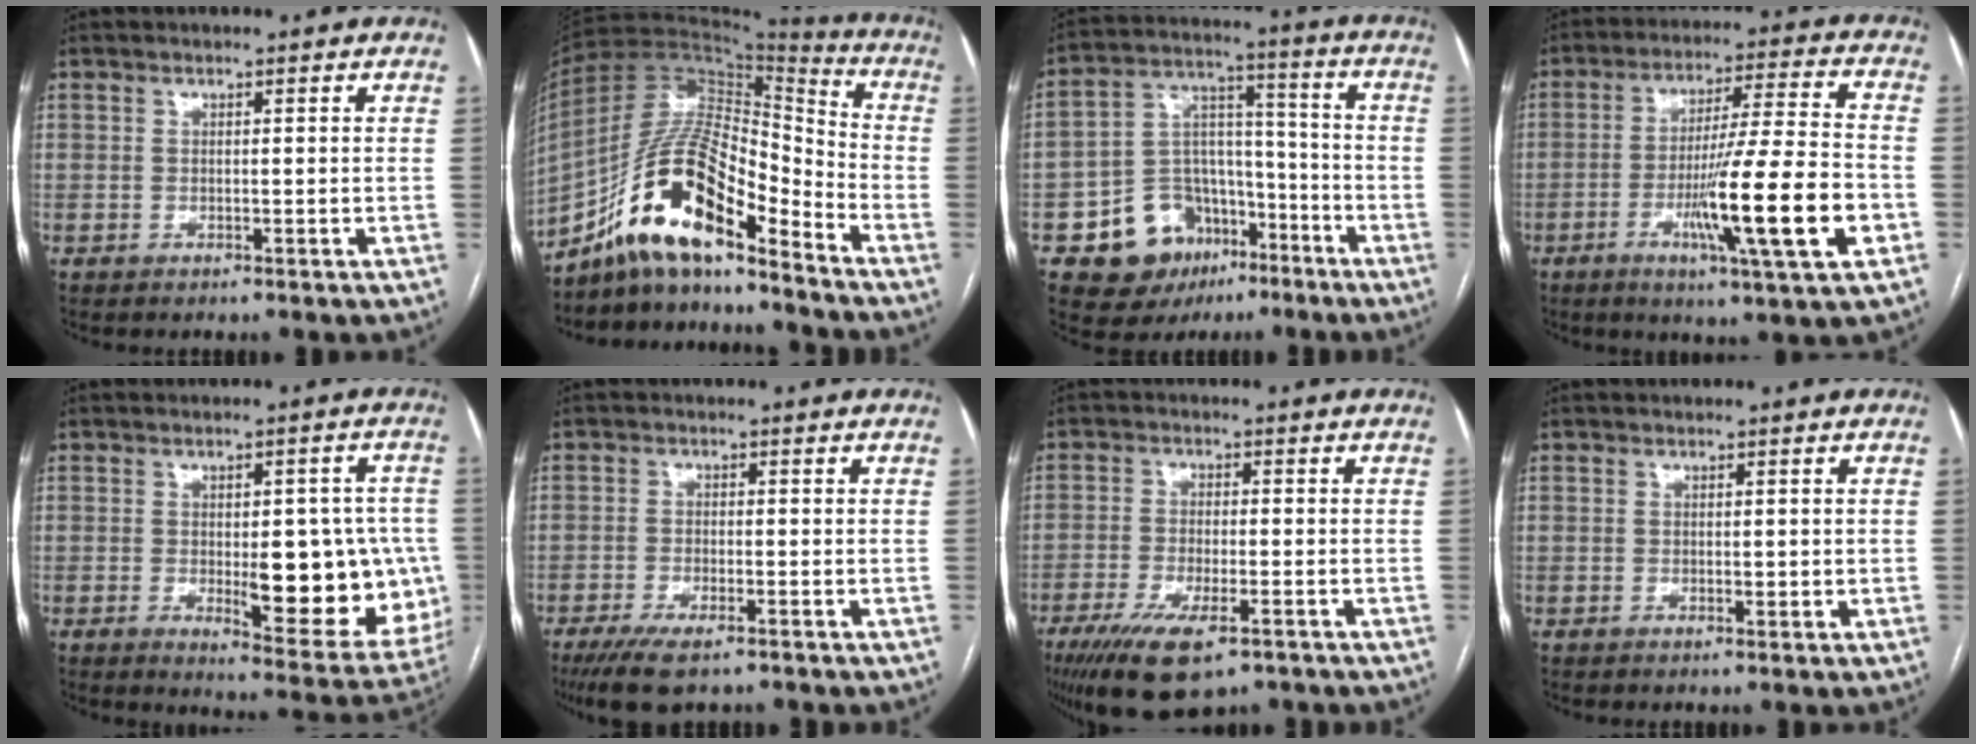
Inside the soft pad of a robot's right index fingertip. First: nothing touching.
{"total": 15.7, "force": [-10.3, 4.0, 11.1], "torque": [-0.215, 0.032, -0.183]}
{"total": 13.3, "force": [-7.0, 10.0, 5.3], "torque": [-0.084, 0.051, -0.103]}
{"total": 16.6, "force": [-5.2, -0.1, 15.8], "torque": [-0.267, -0.017, -0.085]}
{"total": 15.6, "force": [-1.9, 5.6, 14.5], "torque": [-0.146, 0.004, -0.005]}
{"total": 7.2, "force": [-5.2, 2.0, 4.7], "torque": [-0.080, -0.014, -0.085]}
{"total": 11.3, "force": [-7.3, 3.3, 8.0], "torque": [-0.140, -0.022, -0.119]}
{"total": 1.0, "force": [0.0, 0.5, 0.8], "torque": [-0.011, -0.002, 0.001]}